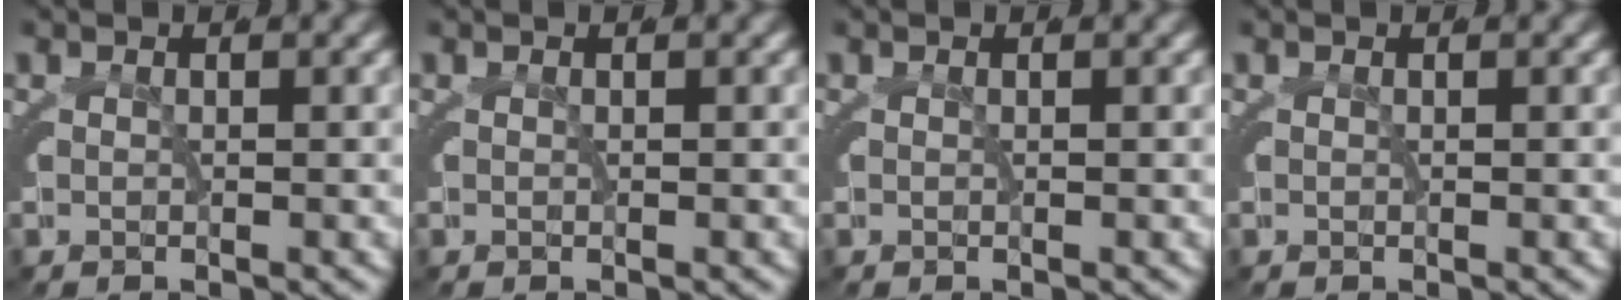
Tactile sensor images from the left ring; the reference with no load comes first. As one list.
[{"total": 0.0}, {"total": 0.0}, {"total": 0.0}]